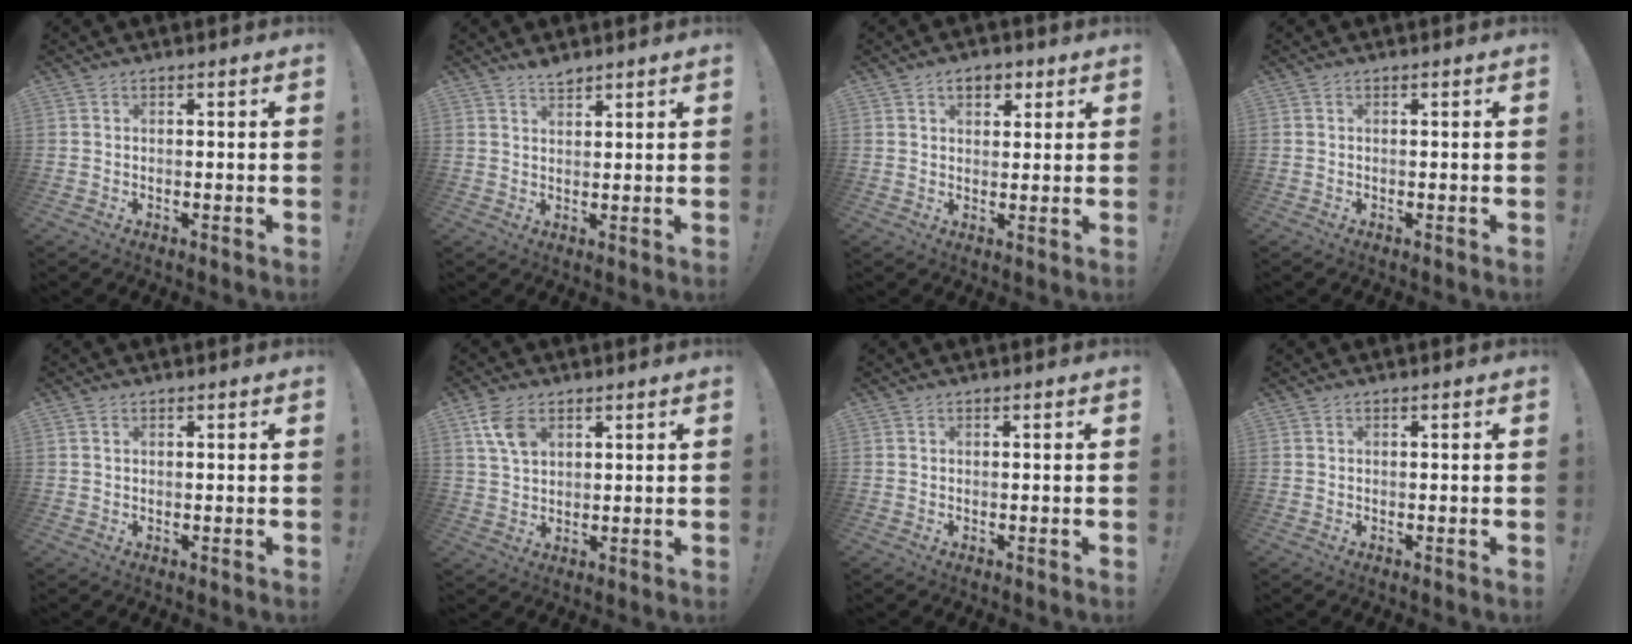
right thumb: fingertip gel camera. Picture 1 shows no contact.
{"total": 2.9, "force": [2.7, 0.6, 0.8], "torque": [-0.006, -0.019, 0.047]}
{"total": 5.2, "force": [2.4, 3.7, 2.9], "torque": [-0.039, 0.002, 0.042]}
{"total": 0.0}
{"total": 0.5, "force": [0.3, 0.2, 0.4], "torque": [-0.009, 0.001, 0.007]}
{"total": 7.4, "force": [3.7, 4.3, 4.8], "torque": [-0.083, -0.009, 0.074]}
{"total": 0.0}
{"total": 0.0}